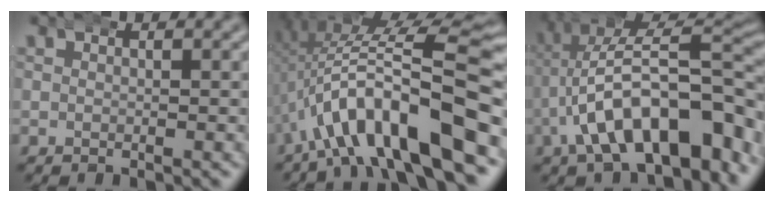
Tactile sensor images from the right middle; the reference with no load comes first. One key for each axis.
{"total": 13.5, "fx": -2.3, "fy": 6.1, "fz": 11.8, "tx": -0.194, "ty": -0.002, "tz": -0.028}
{"total": 11.6, "fx": -1.7, "fy": 6.0, "fz": 9.8, "tx": -0.160, "ty": -0.002, "tz": -0.021}